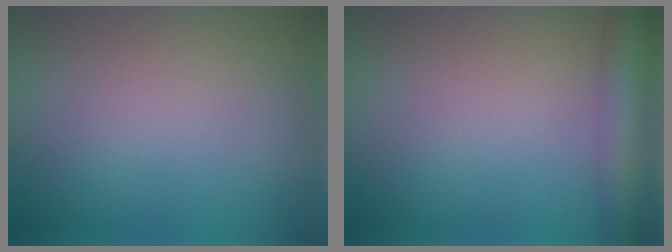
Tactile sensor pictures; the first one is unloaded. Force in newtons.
{"total": 4.6, "press": 4.6, "slide": 0.1}